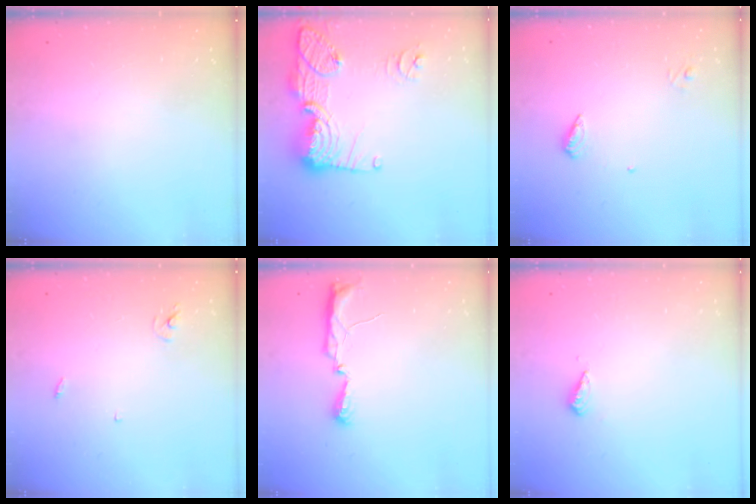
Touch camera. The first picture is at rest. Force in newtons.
{"total": 17.6, "press": 17.3, "slide": 3.3}
{"total": 6.0, "press": 6.0, "slide": 0.6}
{"total": 2.4, "press": 2.4, "slide": 0.2}
{"total": 6.4, "press": 6.3, "slide": 0.8}
{"total": 2.8, "press": 2.8, "slide": 0.7}